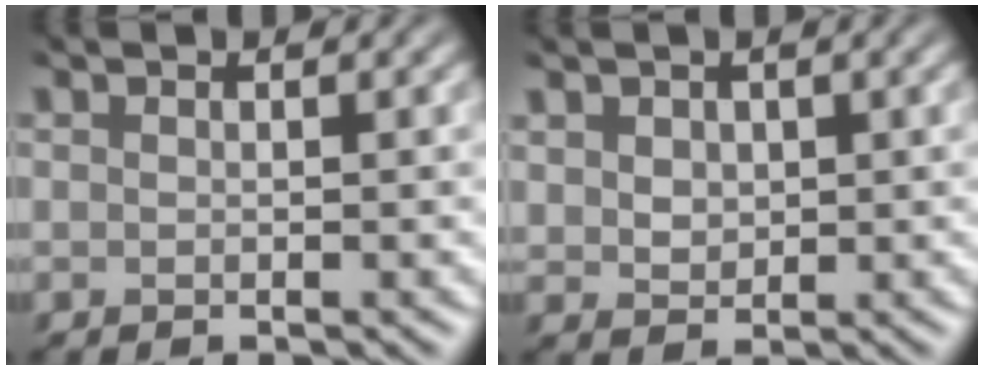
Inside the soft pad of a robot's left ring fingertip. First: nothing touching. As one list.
[{"total": 1.8, "force": [0.6, 1.4, 1.0], "torque": [-0.034, -0.005, 0.027]}]